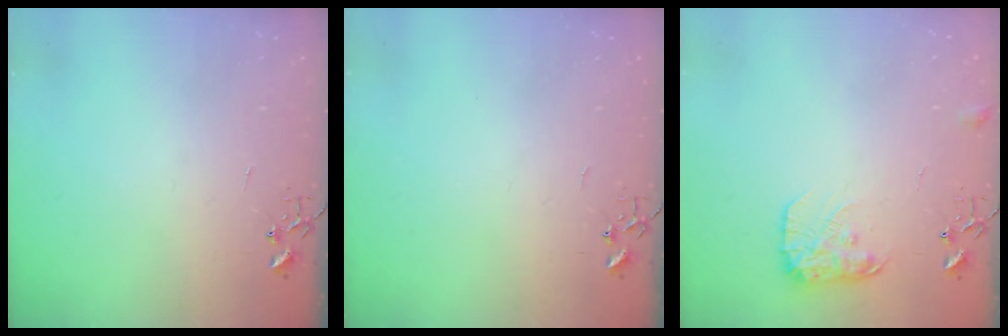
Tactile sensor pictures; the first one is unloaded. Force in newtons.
{"total": 0.0}
{"total": 12.0, "press": 12.0, "slide": 0.6}